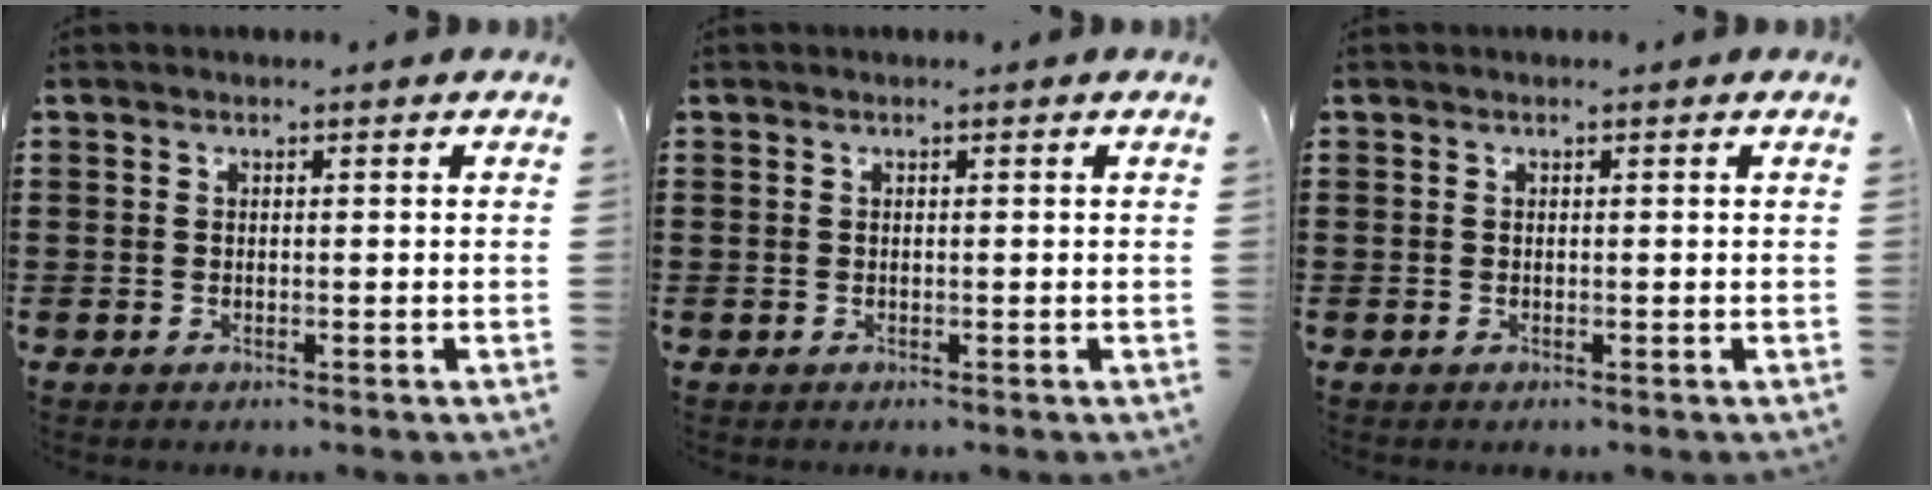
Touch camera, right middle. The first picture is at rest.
{"total": 0.0}
{"total": 0.0}